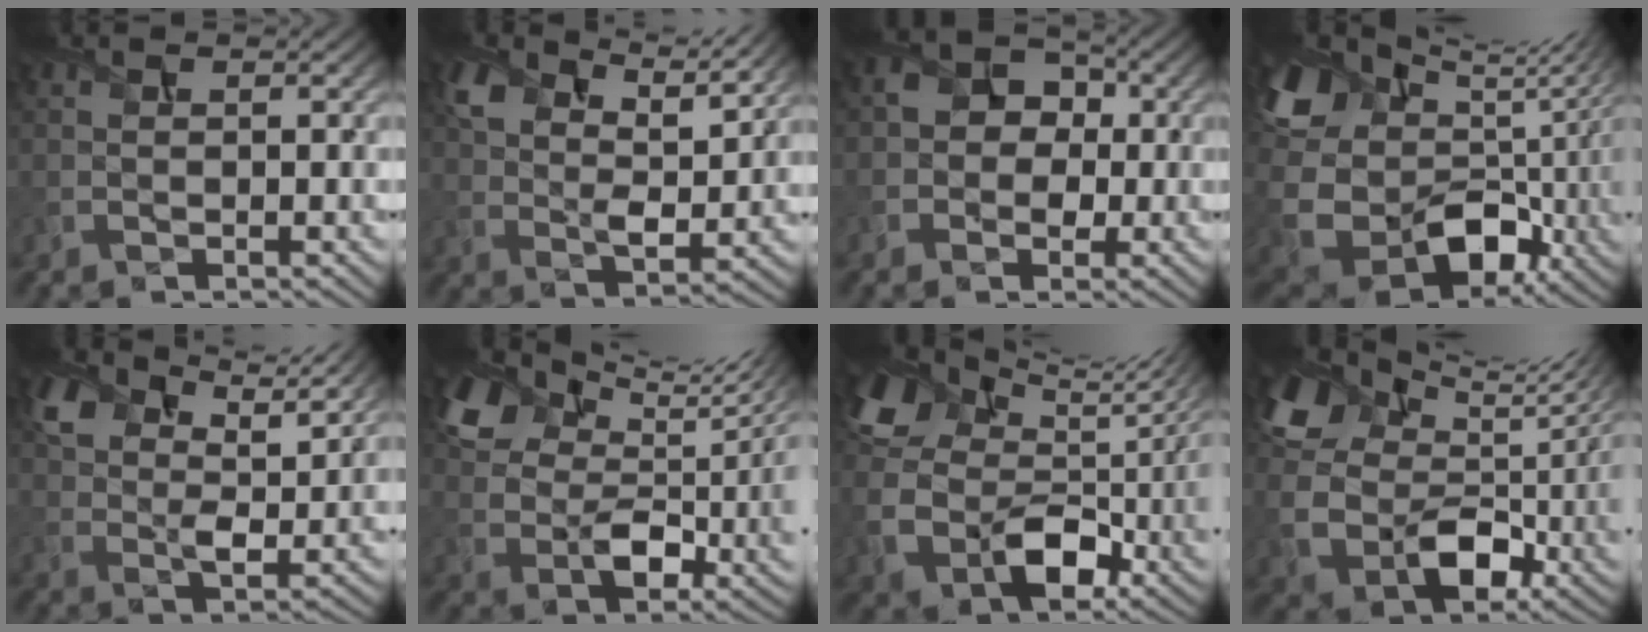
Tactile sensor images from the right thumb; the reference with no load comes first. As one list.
[{"total": 8.8, "force": [5.8, 3.9, 5.3], "torque": [-0.120, 0.000, 0.116]}, {"total": 5.2, "force": [-0.3, 4.4, 2.8], "torque": [-0.040, 0.007, -0.020]}, {"total": 17.7, "force": [4.4, 12.5, 11.8], "torque": [-0.291, -0.010, 0.091]}, {"total": 9.6, "force": [6.4, 4.6, 5.5], "torque": [-0.123, -0.003, 0.127]}, {"total": 12.7, "force": [7.2, 6.8, 8.0], "torque": [-0.177, 0.006, 0.137]}, {"total": 13.6, "force": [4.2, 9.4, 8.9], "torque": [-0.214, -0.019, 0.089]}, {"total": 14.3, "force": [5.9, 9.3, 9.1], "torque": [-0.214, -0.005, 0.119]}]